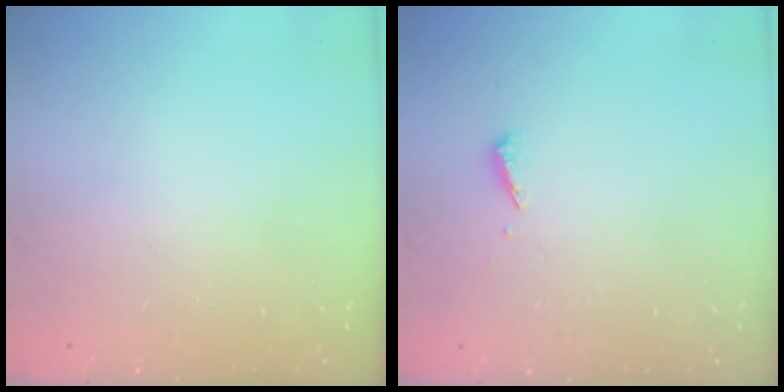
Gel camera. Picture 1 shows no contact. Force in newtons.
{"total": 2.5, "press": 2.5, "slide": 0.1}